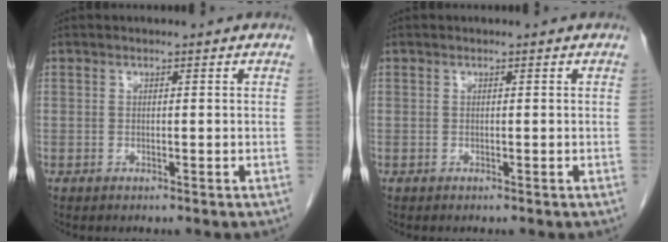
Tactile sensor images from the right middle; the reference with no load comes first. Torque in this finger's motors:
{"motor_torque": [0.28, -0.06, 0.03, 0.01]}